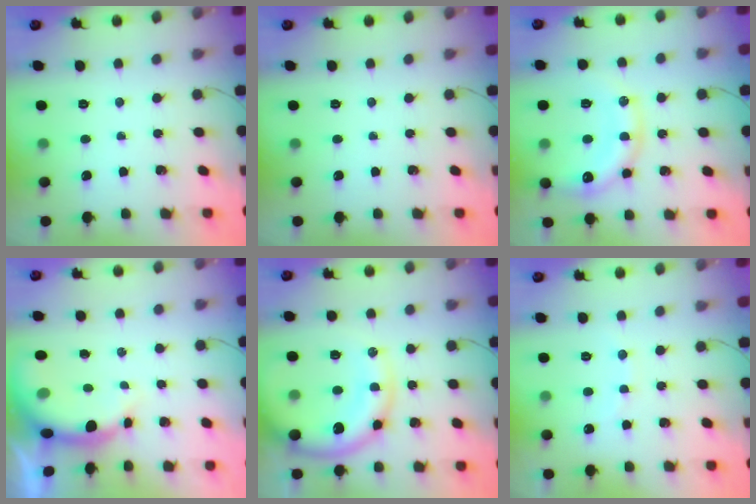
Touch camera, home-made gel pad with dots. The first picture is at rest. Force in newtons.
{"total": 0.0}
{"total": 15.5, "press": 15.3, "slide": 2.3}
{"total": 8.0, "press": 7.8, "slide": 1.4}
{"total": 16.2, "press": 15.8, "slide": 3.7}
{"total": 7.3, "press": 7.1, "slide": 1.5}